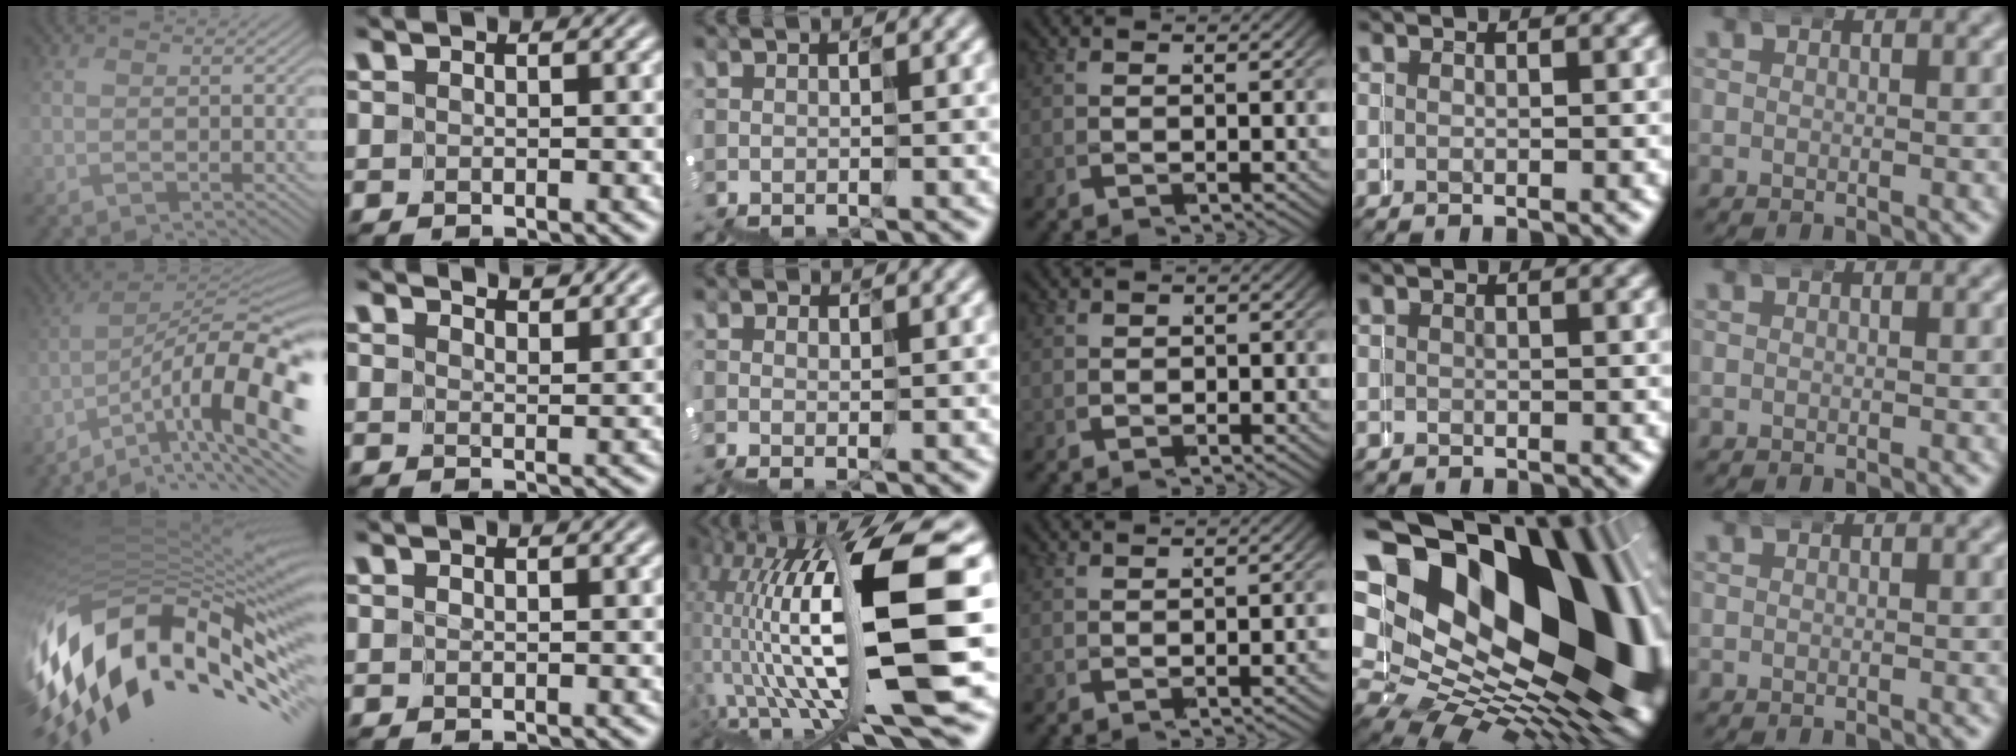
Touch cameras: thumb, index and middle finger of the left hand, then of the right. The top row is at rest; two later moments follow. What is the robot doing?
{"motion": "wrap", "object": "duck tape"}